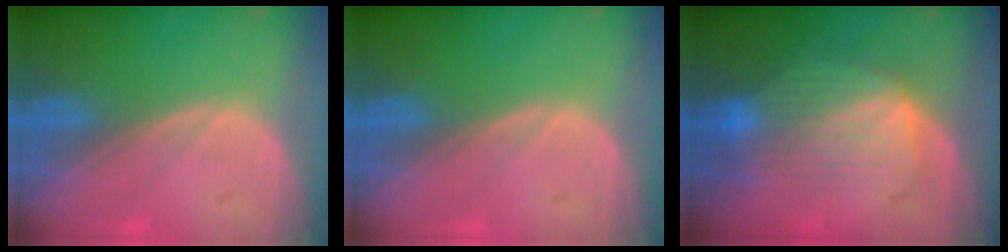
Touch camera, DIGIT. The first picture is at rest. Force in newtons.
{"total": 0.0}
{"total": 7.9, "press": 7.5, "slide": 2.3}